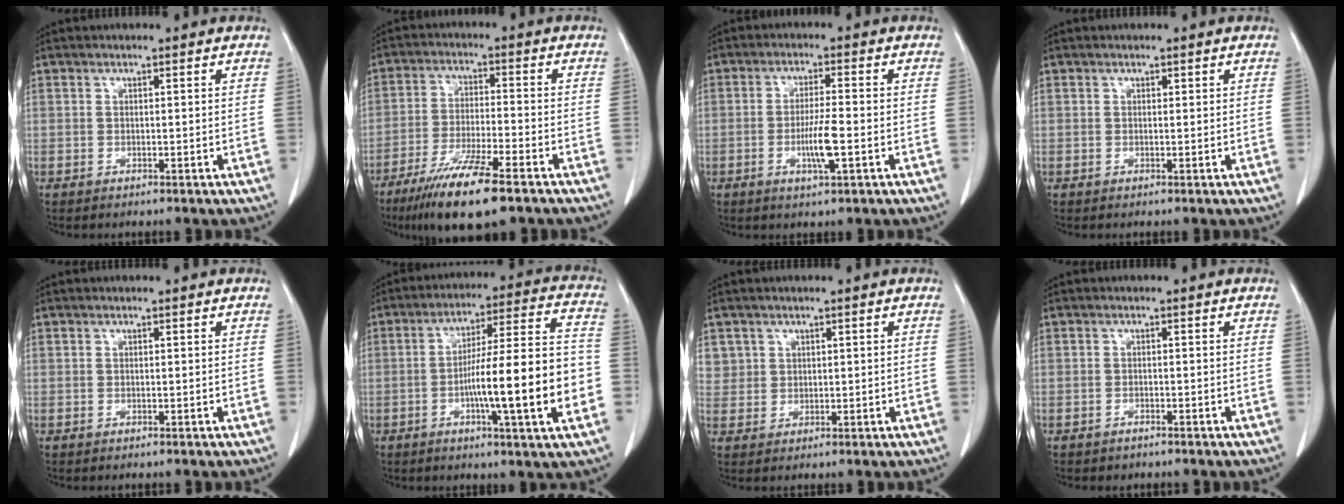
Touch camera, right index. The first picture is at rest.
{"total": 11.8, "force": [-7.9, 1.0, 8.8], "torque": [-0.159, -0.032, -0.136]}
{"total": 5.5, "force": [-1.5, 0.4, 5.3], "torque": [-0.100, -0.008, -0.027]}
{"total": 0.0}
{"total": 0.0}
{"total": 17.7, "force": [-4.1, 0.7, 17.2], "torque": [-0.261, 0.011, -0.063]}
{"total": 3.1, "force": [1.5, 2.7, 0.0], "torque": [0.017, 0.003, 0.026]}
{"total": 0.9, "force": [-0.7, 0.5, 0.1], "torque": [-0.005, 0.002, -0.012]}